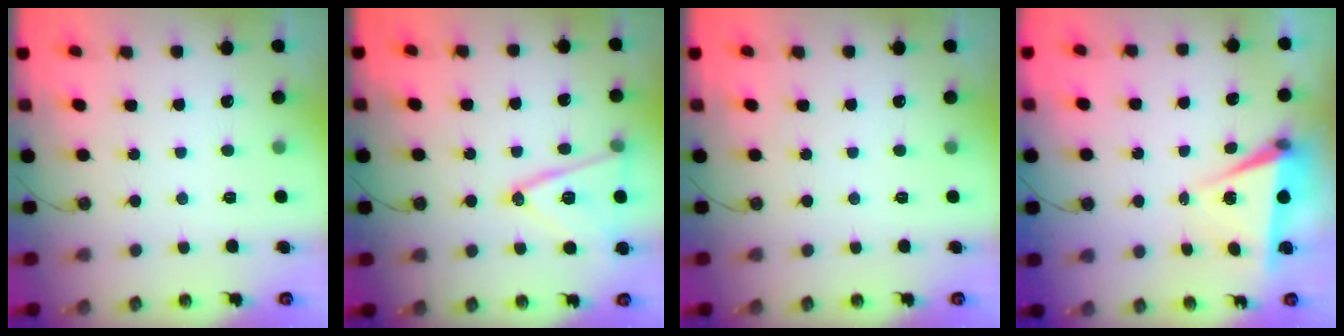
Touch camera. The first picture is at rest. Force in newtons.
{"total": 15.1, "press": 14.7, "slide": 3.4}
{"total": 0.0}
{"total": 6.1, "press": 4.3, "slide": 4.3}